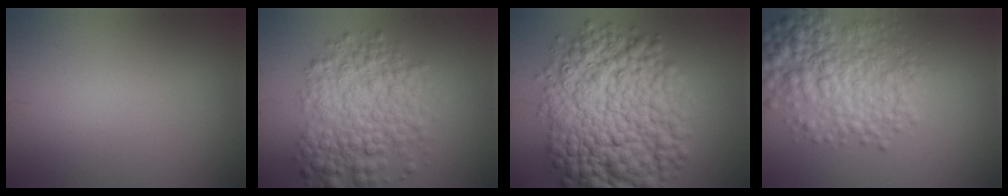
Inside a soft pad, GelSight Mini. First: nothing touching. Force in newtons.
{"total": 6.9, "press": 6.9, "slide": 0.1}
{"total": 14.9, "press": 14.9, "slide": 0.3}
{"total": 6.4, "press": 6.4, "slide": 0.2}